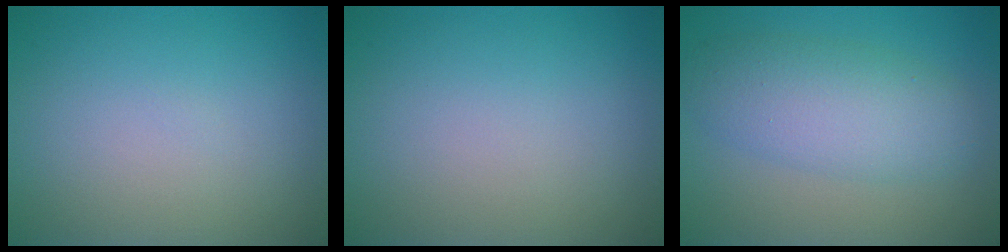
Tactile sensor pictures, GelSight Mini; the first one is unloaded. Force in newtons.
{"total": 0.0}
{"total": 5.5, "press": 5.5, "slide": 0.1}